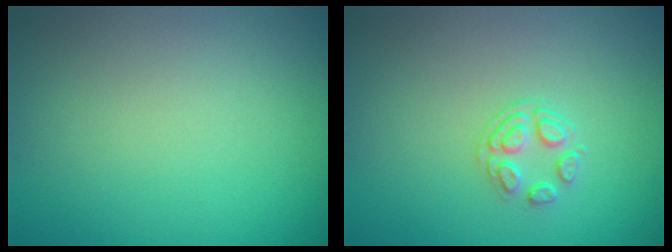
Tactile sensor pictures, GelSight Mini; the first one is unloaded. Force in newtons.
{"total": 1.8, "press": 1.2, "slide": 1.4}